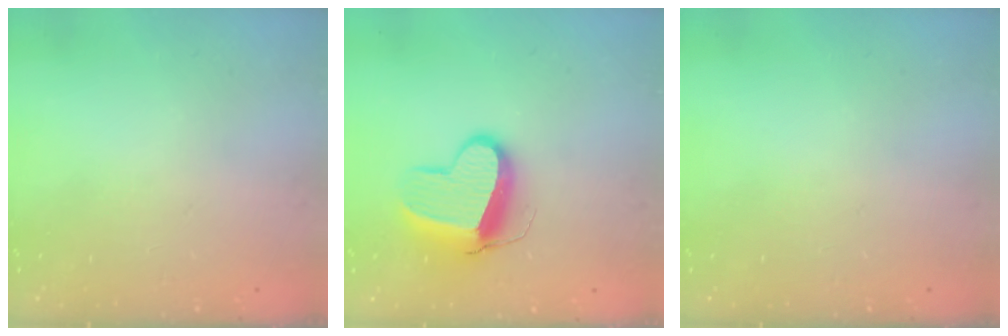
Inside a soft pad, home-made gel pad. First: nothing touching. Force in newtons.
{"total": 12.0, "press": 11.9, "slide": 1.2}
{"total": 0.0}